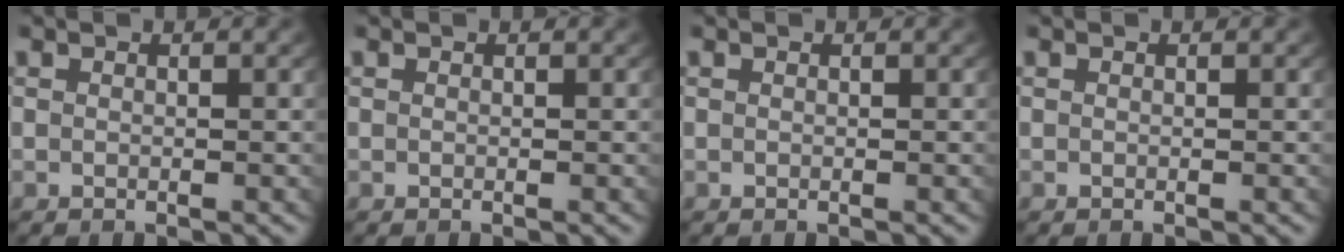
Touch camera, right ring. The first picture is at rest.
{"total": 0.0}
{"total": 0.0}
{"total": 0.0}